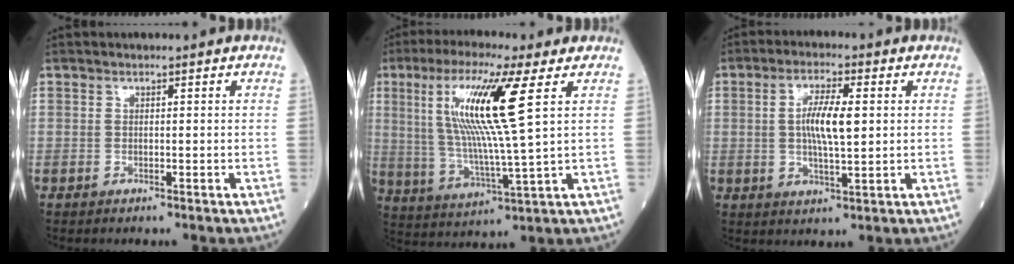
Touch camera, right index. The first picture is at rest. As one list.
[{"total": 14.3, "force": [4.6, -0.5, 13.6], "torque": [-0.277, 0.000, 0.080]}, {"total": 7.1, "force": [0.9, 1.4, 6.9], "torque": [-0.131, 0.004, 0.016]}]